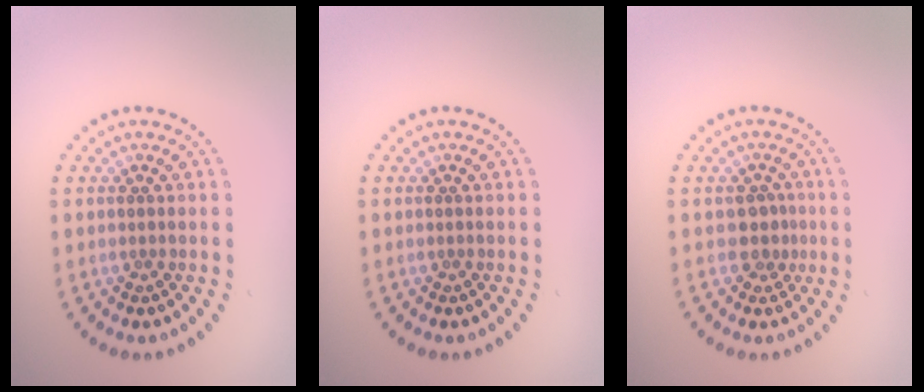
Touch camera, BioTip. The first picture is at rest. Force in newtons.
{"total": 0.0}
{"total": 1.8, "press": 1.6, "slide": 1.0}